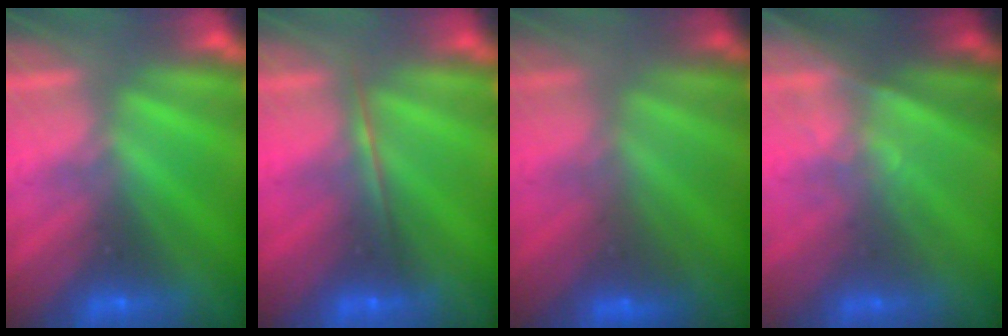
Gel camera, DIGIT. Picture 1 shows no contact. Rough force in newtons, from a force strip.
{"total": 1.6}
{"total": 2.5}
{"total": 1.4}